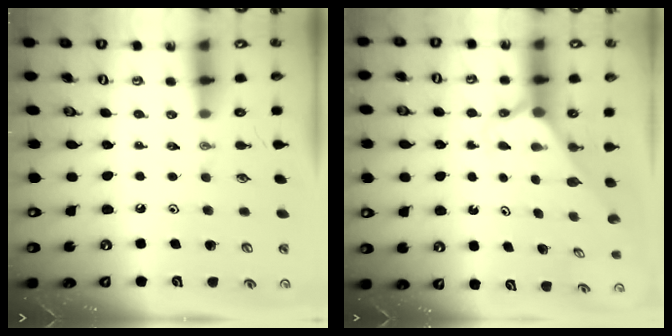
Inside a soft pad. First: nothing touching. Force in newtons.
{"total": 2.4, "press": 2.4, "slide": 0.2}